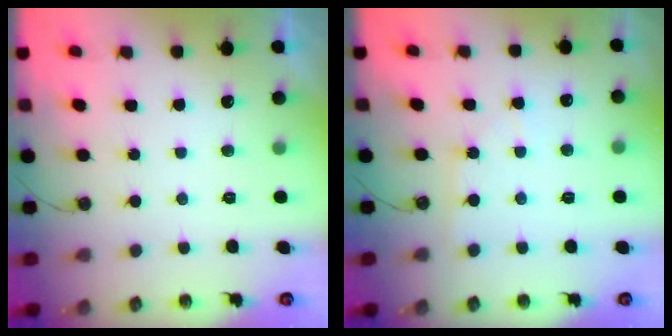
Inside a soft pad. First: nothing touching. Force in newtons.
{"total": 3.9, "press": 3.9, "slide": 0.5}